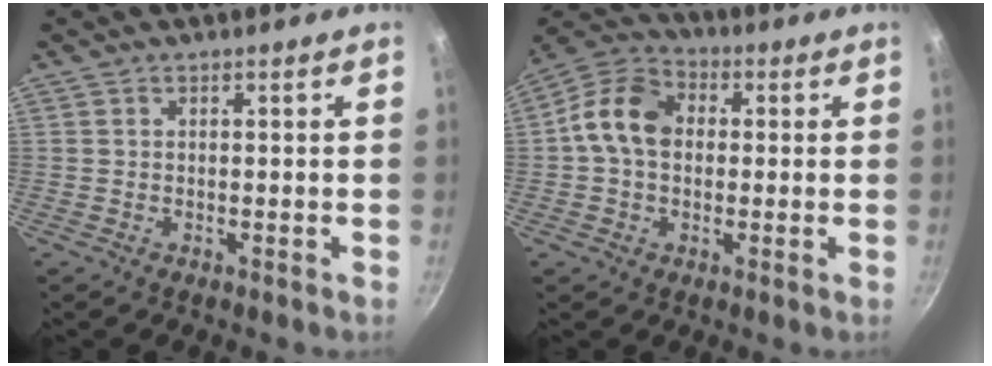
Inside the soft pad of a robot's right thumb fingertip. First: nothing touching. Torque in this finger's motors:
{"motor_torque": [1.20, 3.61, 1.28, -0.55, 0.40]}